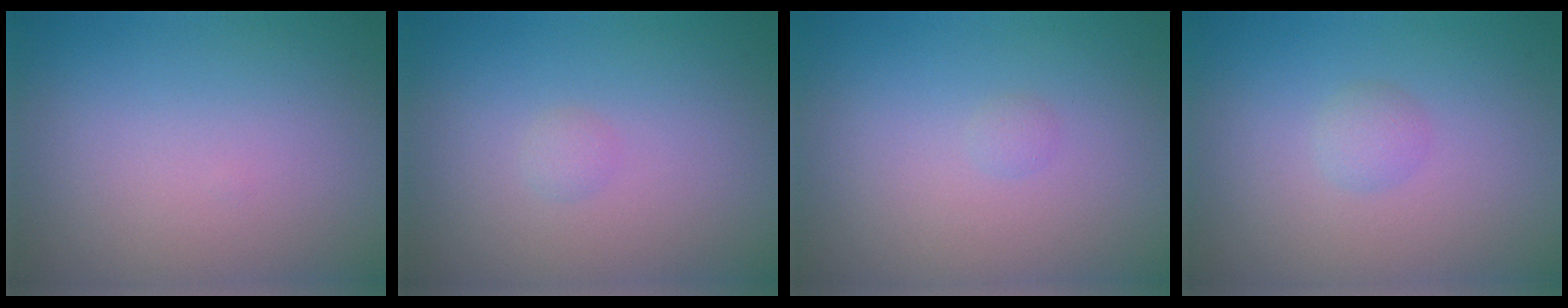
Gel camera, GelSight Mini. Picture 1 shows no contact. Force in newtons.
{"total": 0.6, "press": 0.6, "slide": 0.0}
{"total": 0.5, "press": 0.5, "slide": 0.0}
{"total": 1.1, "press": 1.1, "slide": 0.1}